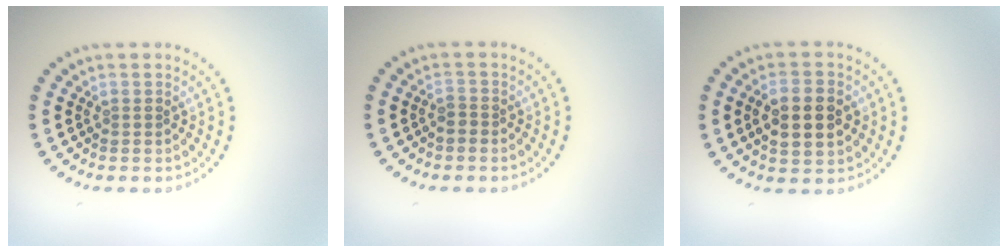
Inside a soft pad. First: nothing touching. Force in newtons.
{"total": 0.8, "press": 0.6, "slide": 0.5}
{"total": 4.8, "press": 4.8, "slide": 0.2}